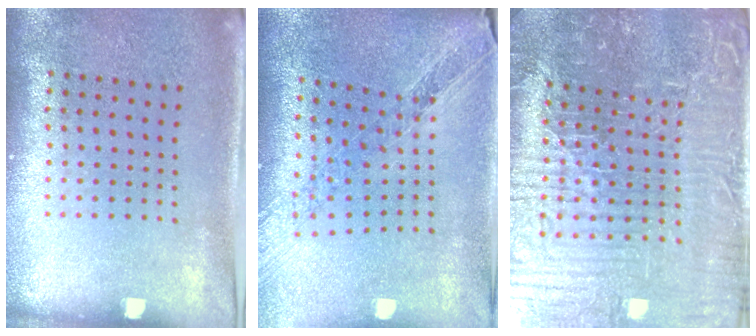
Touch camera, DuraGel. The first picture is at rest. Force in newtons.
{"total": 1.1, "press": 1.1, "slide": 0.2}
{"total": 5.9, "press": 5.6, "slide": 1.8}